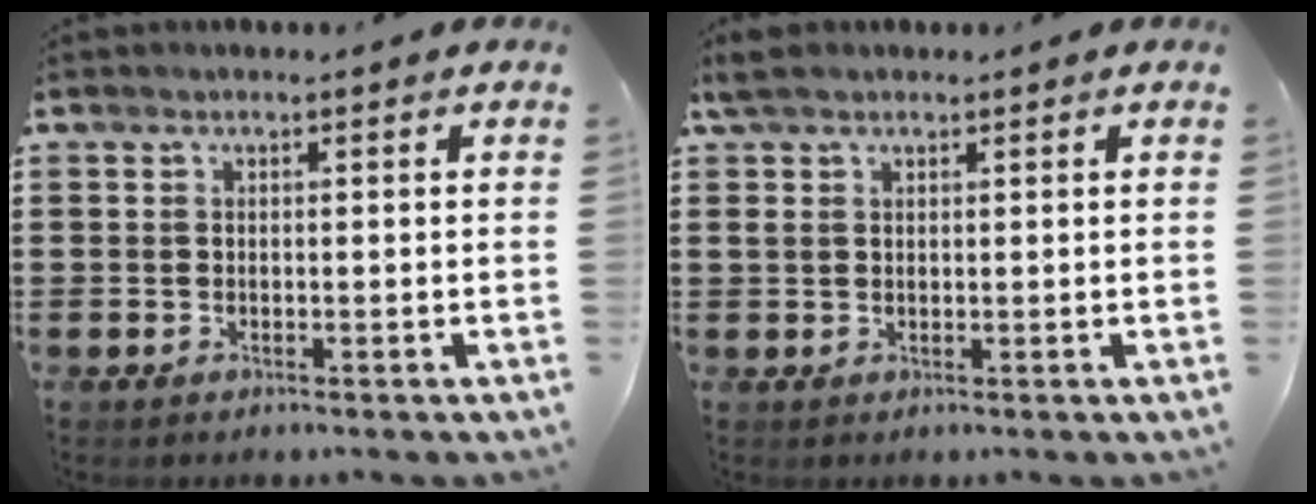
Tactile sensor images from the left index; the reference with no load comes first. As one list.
[{"total": 2.4, "force": [1.6, 1.3, 1.3], "torque": [-0.032, 0.009, 0.029]}]